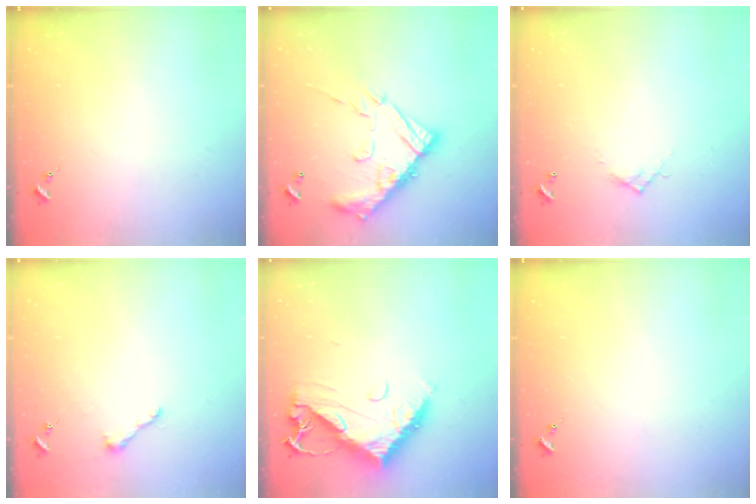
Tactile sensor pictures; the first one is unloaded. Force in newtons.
{"total": 18.0, "press": 18.0, "slide": 1.4}
{"total": 4.2, "press": 4.2, "slide": 0.2}
{"total": 3.9, "press": 3.9, "slide": 0.3}
{"total": 11.6, "press": 11.6, "slide": 1.1}
{"total": 0.0}